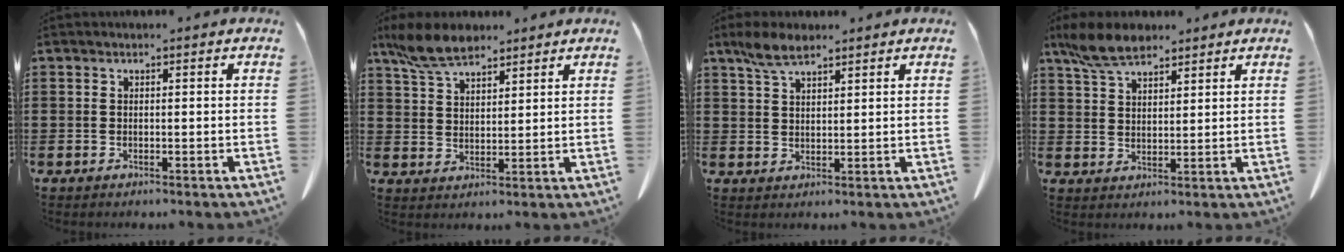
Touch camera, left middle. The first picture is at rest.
{"total": 6.8, "force": [5.4, 2.5, 3.3], "torque": [-0.083, -0.004, 0.105]}
{"total": 4.9, "force": [3.4, 1.8, 3.0], "torque": [-0.067, 0.000, 0.064]}
{"total": 6.5, "force": [5.1, 2.4, 3.2], "torque": [-0.079, -0.003, 0.098]}